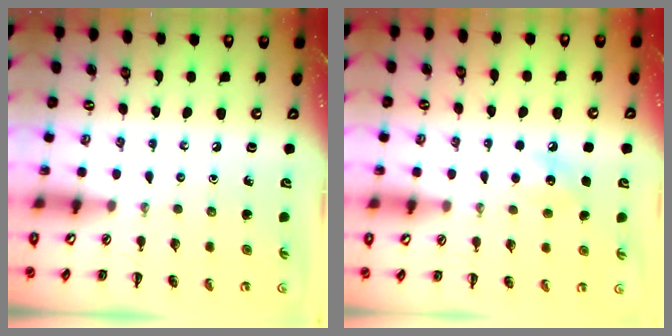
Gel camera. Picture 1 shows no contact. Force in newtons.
{"total": 7.5, "press": 7.3, "slide": 1.9}